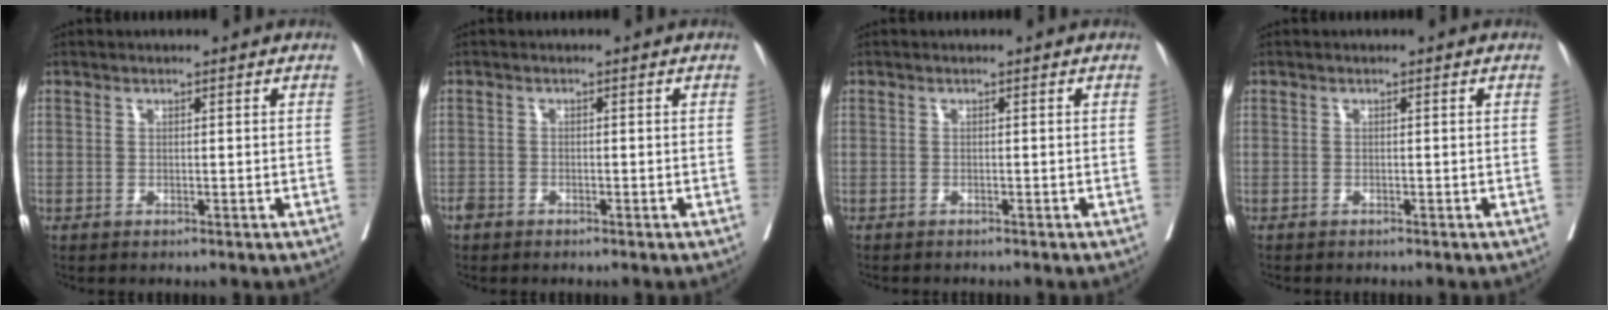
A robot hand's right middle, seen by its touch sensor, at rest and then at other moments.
{"total": 1.3, "force": [-1.1, 0.6, 0.4], "torque": [-0.010, 0.000, -0.022]}
{"total": 2.3, "force": [-2.1, 0.5, 0.8], "torque": [-0.017, -0.006, -0.025]}
{"total": 1.7, "force": [-1.6, 0.3, 0.6], "torque": [-0.015, -0.005, -0.020]}